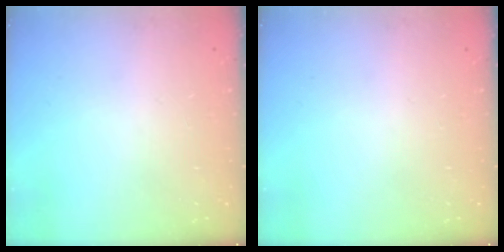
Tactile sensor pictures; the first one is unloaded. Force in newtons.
{"total": 0.0}